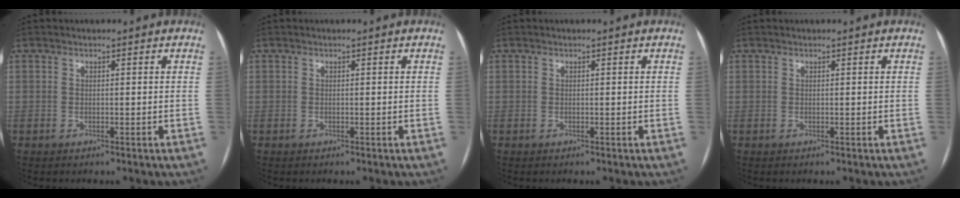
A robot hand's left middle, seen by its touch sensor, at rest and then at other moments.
{"total": 0.0}
{"total": 0.0}
{"total": 0.0}